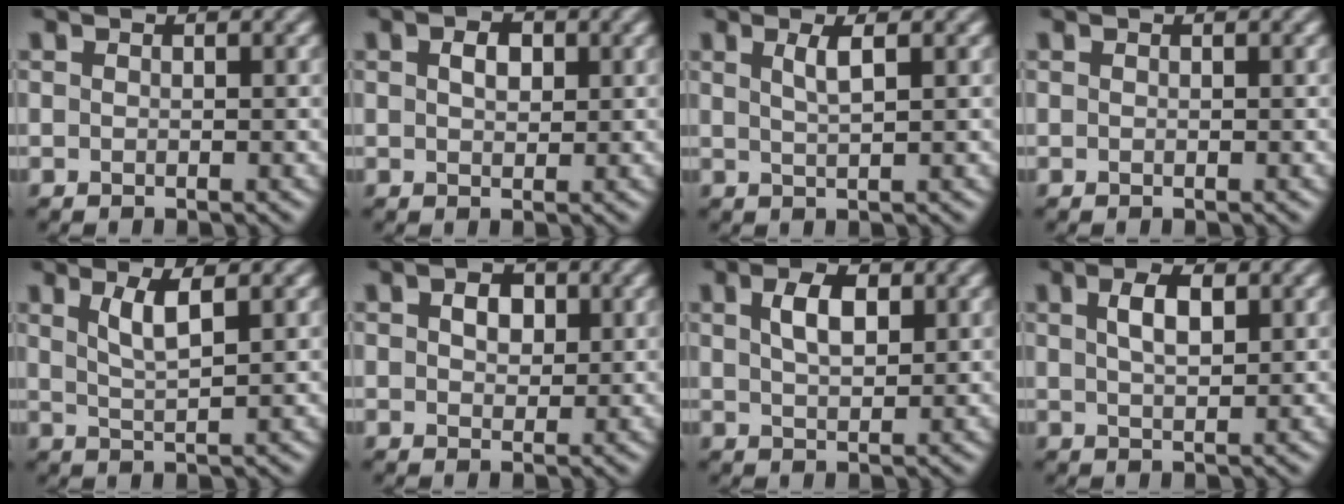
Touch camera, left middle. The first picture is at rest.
{"total": 1.9, "force": [0.6, 1.2, 1.4], "torque": [-0.024, 0.002, 0.009]}
{"total": 2.0, "force": [0.8, 0.5, 1.7], "torque": [-0.027, 0.003, 0.012]}
{"total": 0.0}
{"total": 2.7, "force": [1.3, 0.6, 2.3], "torque": [-0.043, -0.003, 0.027]}
{"total": 2.5, "force": [0.8, 1.7, 1.6], "torque": [-0.027, 0.002, 0.011]}
{"total": 3.2, "force": [1.2, 1.6, 2.5], "torque": [-0.049, 0.006, 0.025]}
{"total": 3.0, "force": [1.2, 1.2, 2.4], "torque": [-0.046, 0.006, 0.023]}